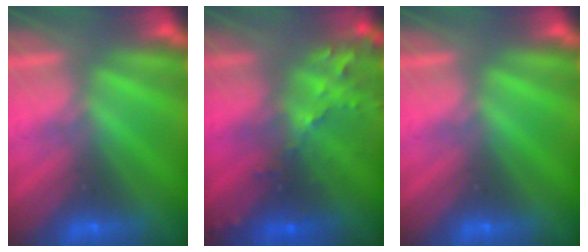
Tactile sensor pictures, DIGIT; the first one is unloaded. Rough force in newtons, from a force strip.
{"total": 5.8}
{"total": 0.0}